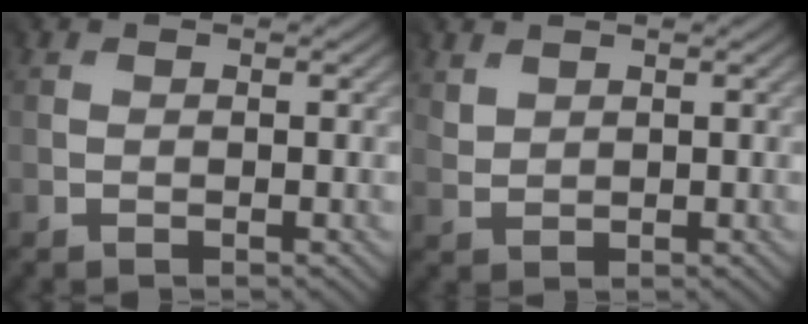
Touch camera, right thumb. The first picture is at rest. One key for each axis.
{"total": 2.8, "fx": 2.5, "fy": 1.1, "fz": -0.6, "tx": 0.009, "ty": 0.005, "tz": 0.050}